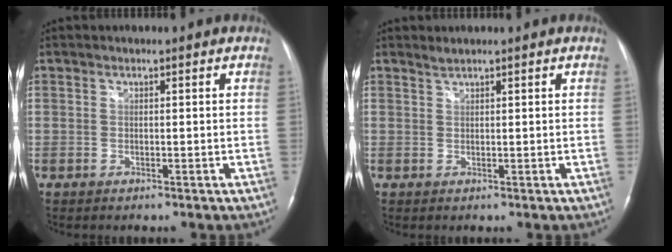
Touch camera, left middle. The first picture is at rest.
{"total": 0.8, "force": [0.8, -0.2, 0.1], "torque": [-0.005, 0.004, 0.019]}